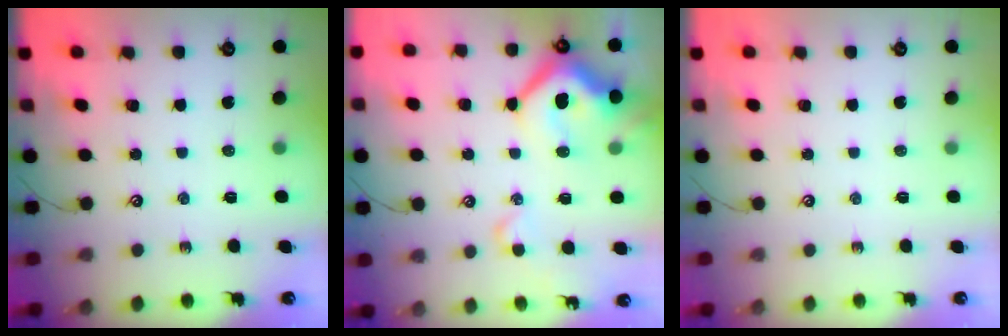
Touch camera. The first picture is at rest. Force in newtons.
{"total": 16.4, "press": 16.2, "slide": 2.5}
{"total": 0.0}